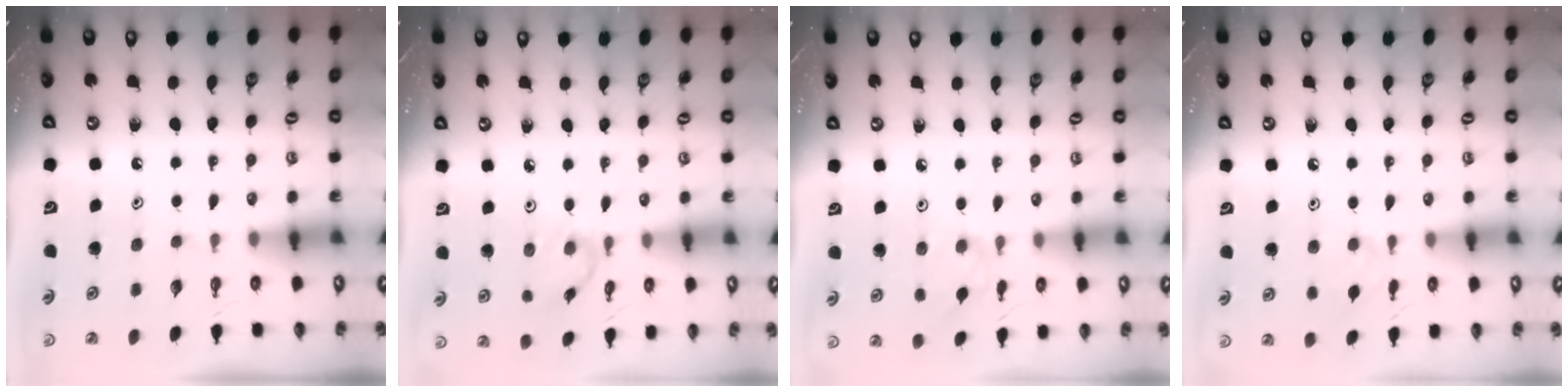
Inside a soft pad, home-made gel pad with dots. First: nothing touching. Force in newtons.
{"total": 1.0, "press": 1.0, "slide": 0.3}
{"total": 2.5, "press": 2.5, "slide": 0.4}
{"total": 3.6, "press": 3.6, "slide": 0.5}